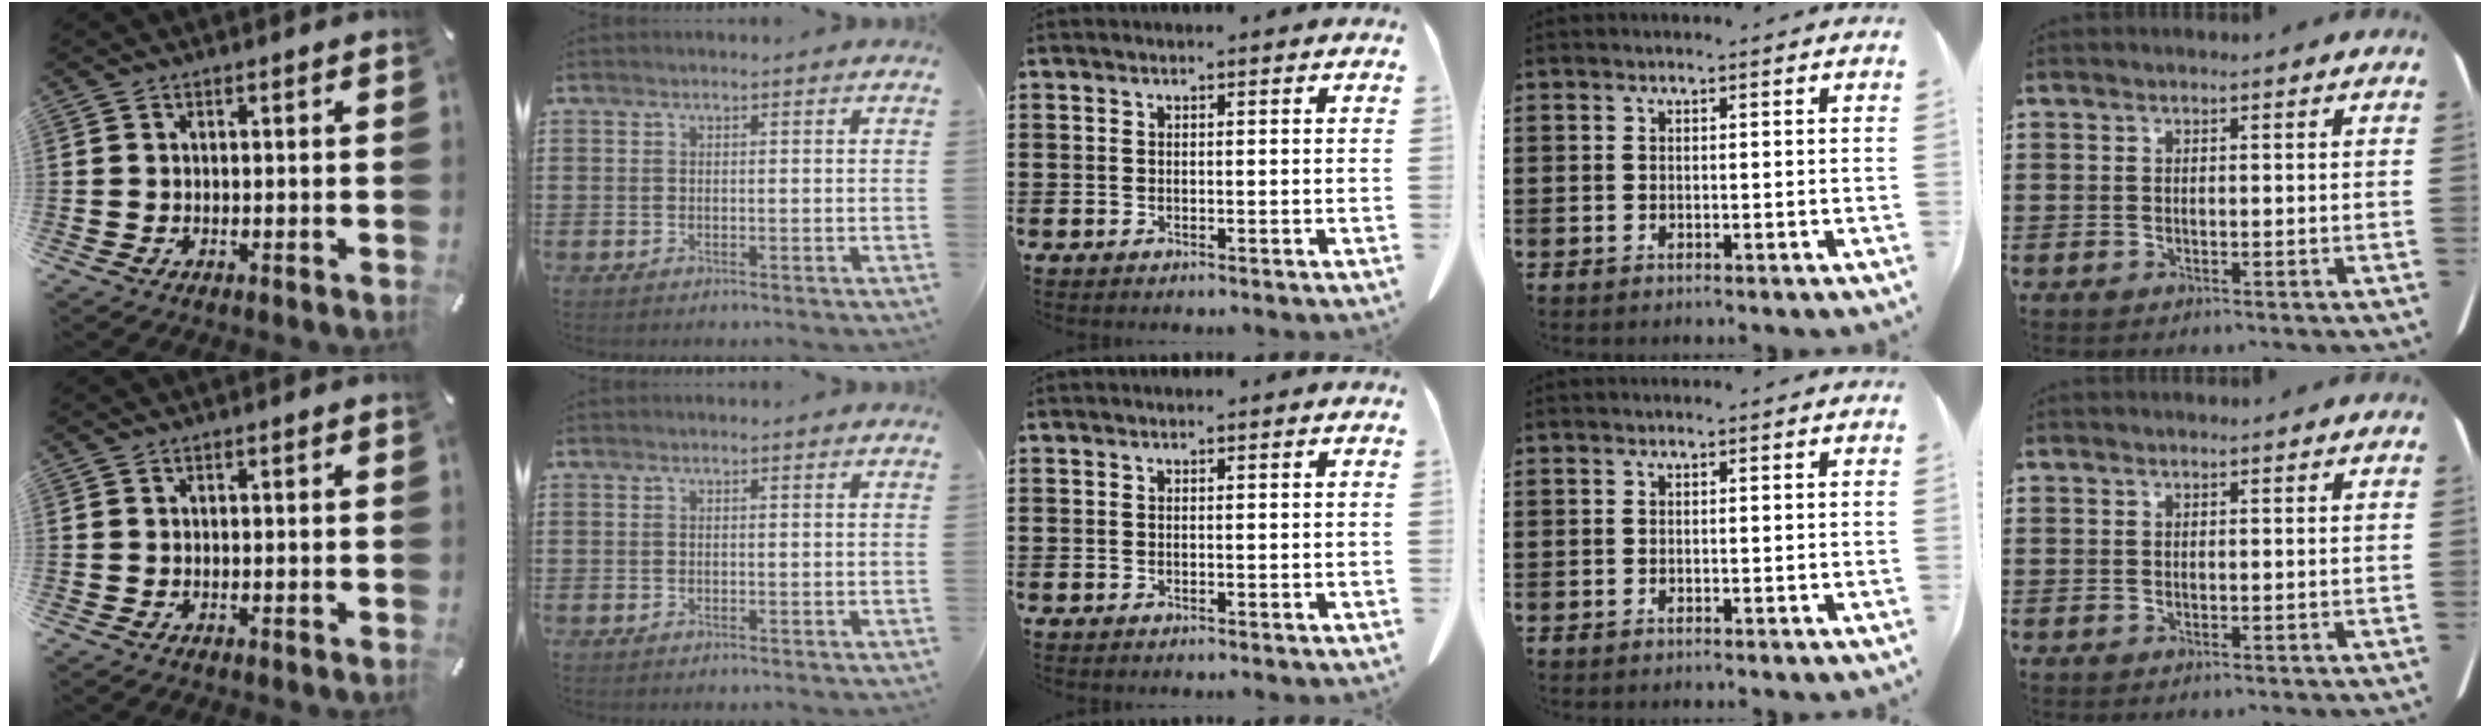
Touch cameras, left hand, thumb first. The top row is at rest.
{}